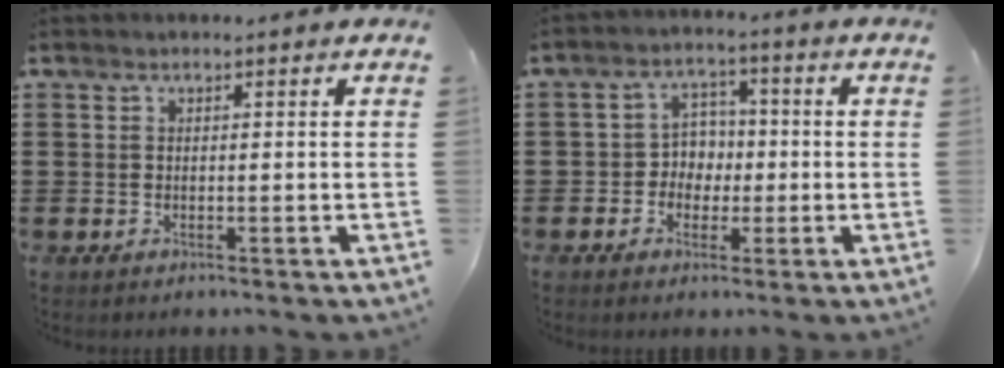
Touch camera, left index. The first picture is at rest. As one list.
[{"total": 4.6, "force": [-0.8, 4.3, 1.5], "torque": [-0.046, 0.014, -0.021]}]